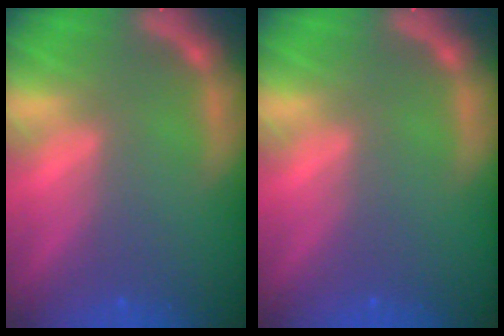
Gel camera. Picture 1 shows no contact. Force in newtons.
{"total": 0.0}